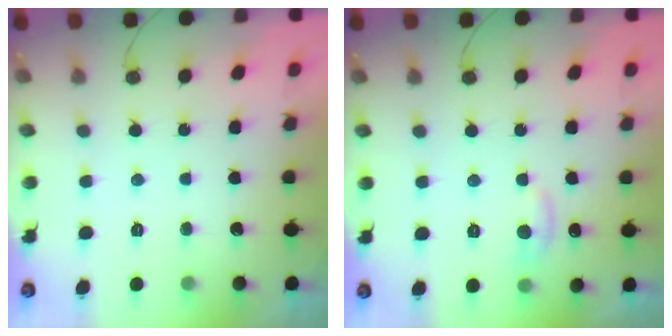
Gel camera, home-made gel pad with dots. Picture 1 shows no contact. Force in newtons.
{"total": 6.3, "press": 6.3, "slide": 0.7}